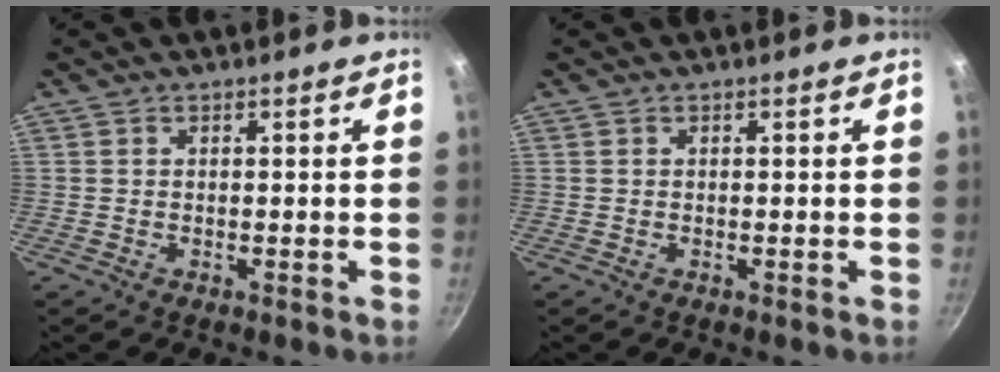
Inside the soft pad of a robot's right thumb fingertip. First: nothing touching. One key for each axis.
{"total": 0.0}